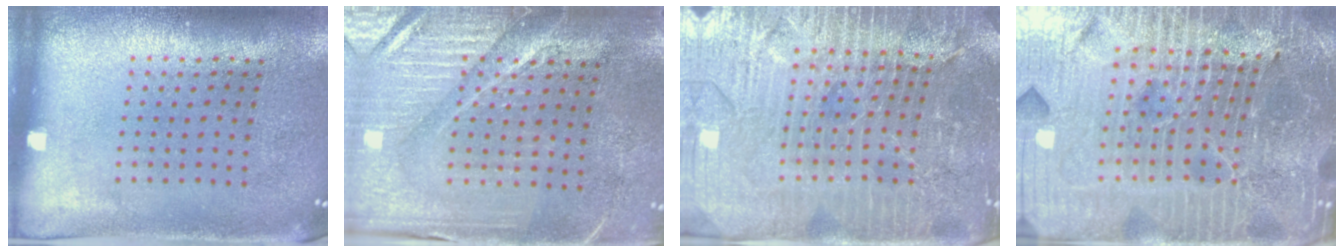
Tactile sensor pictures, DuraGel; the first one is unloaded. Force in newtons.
{"total": 4.0, "press": 3.7, "slide": 1.5}
{"total": 4.8, "press": 4.5, "slide": 1.7}
{"total": 6.6, "press": 5.8, "slide": 3.0}